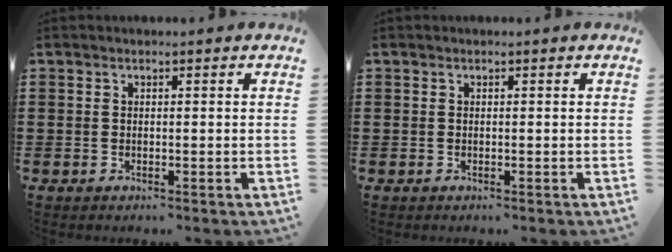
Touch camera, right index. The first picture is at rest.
{"total": 0.0}